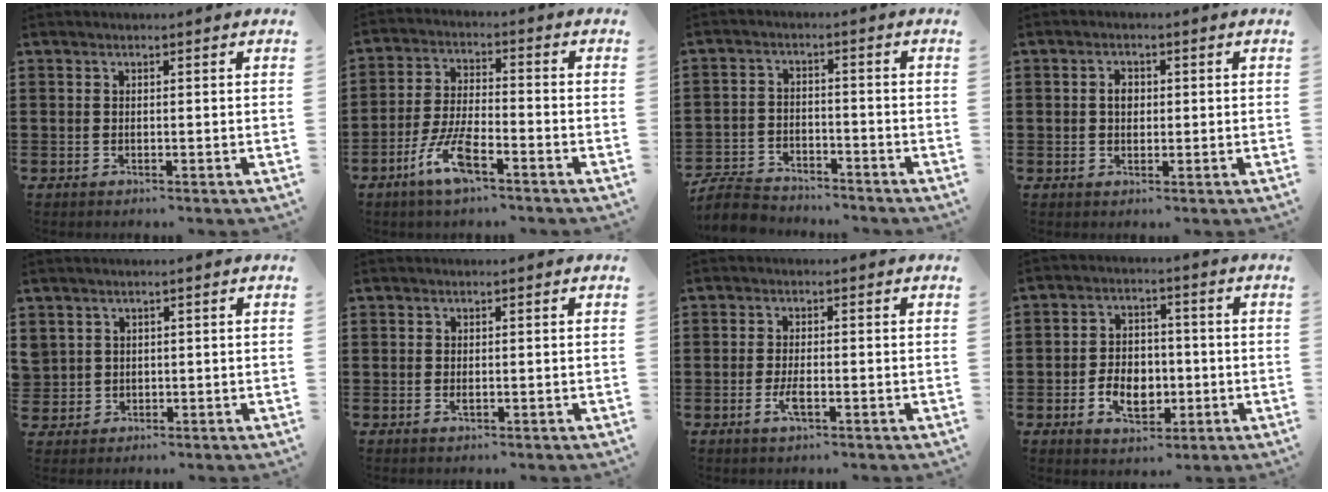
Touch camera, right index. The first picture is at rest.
{"total": 7.9, "force": [-4.6, 2.1, 6.1], "torque": [-0.142, -0.006, -0.089]}
{"total": 5.8, "force": [-5.5, 1.2, 1.2], "torque": [-0.043, 0.001, -0.114]}
{"total": 2.4, "force": [0.2, 1.6, 1.8], "torque": [-0.036, 0.008, 0.002]}
{"total": 2.0, "force": [1.0, 1.7, -0.1], "torque": [-0.007, 0.008, 0.019]}
{"total": 0.7, "force": [0.0, 0.2, 0.7], "torque": [-0.014, -0.002, 0.000]}
{"total": 2.7, "force": [-1.0, 0.7, 2.4], "torque": [-0.049, -0.003, -0.020]}
{"total": 6.2, "force": [-1.5, 4.5, 4.0], "torque": [-0.067, 0.002, -0.031]}